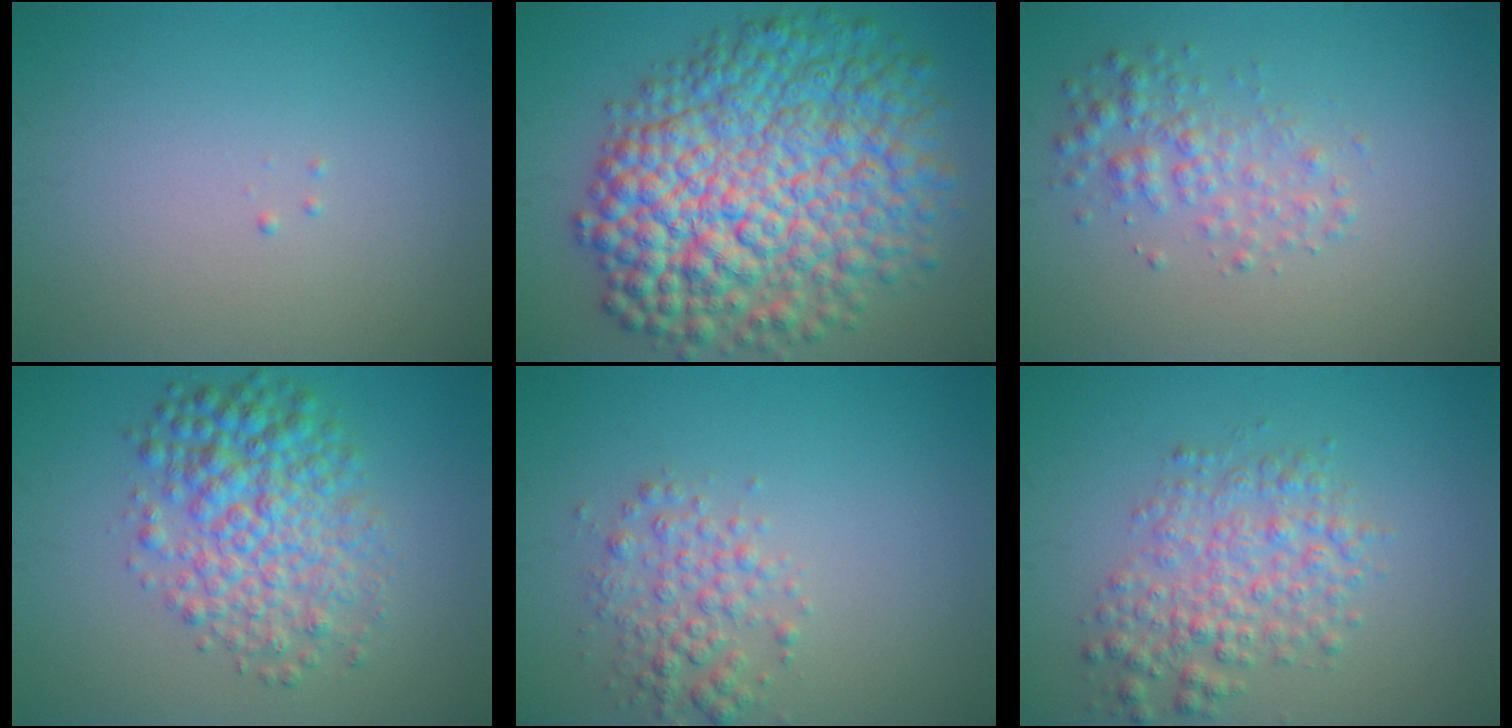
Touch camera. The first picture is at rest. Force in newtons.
{"total": 13.5, "press": 13.5, "slide": 0.1}
{"total": 2.6, "press": 2.6, "slide": 0.0}
{"total": 6.0, "press": 6.0, "slide": 0.0}
{"total": 2.7, "press": 2.7, "slide": 0.0}
{"total": 4.2, "press": 4.2, "slide": 0.1}